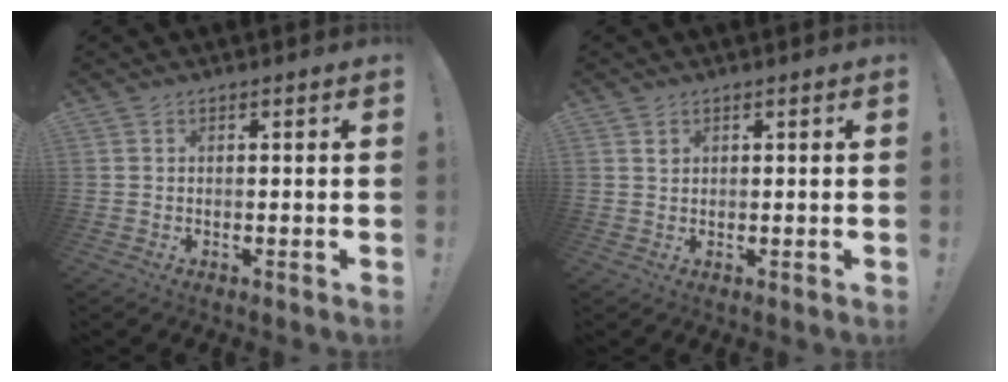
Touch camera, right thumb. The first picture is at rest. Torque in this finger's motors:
{"motor_torque": [-0.19, -0.02, 0.22, -0.21, 0.06]}